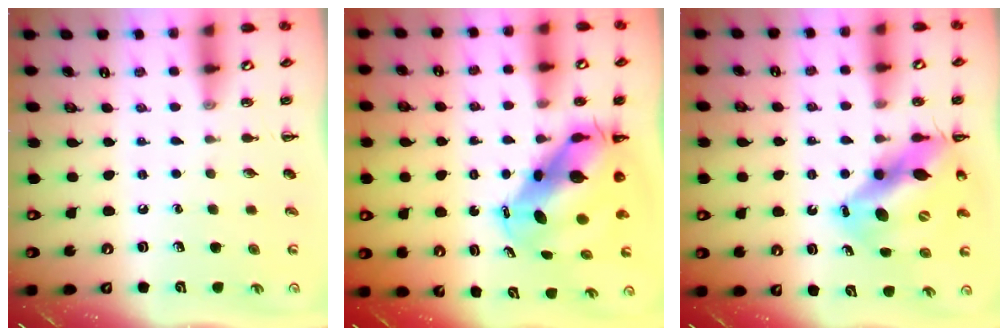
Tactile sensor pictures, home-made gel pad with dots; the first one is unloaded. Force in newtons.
{"total": 9.7, "press": 9.3, "slide": 2.8}
{"total": 14.0, "press": 13.5, "slide": 3.5}